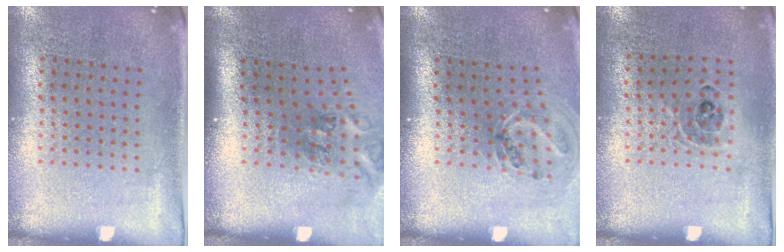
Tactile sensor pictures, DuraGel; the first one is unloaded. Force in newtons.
{"total": 1.8, "press": 1.2, "slide": 1.3}
{"total": 1.1, "press": 1.1, "slide": 0.4}
{"total": 0.9, "press": 0.9, "slide": 0.1}